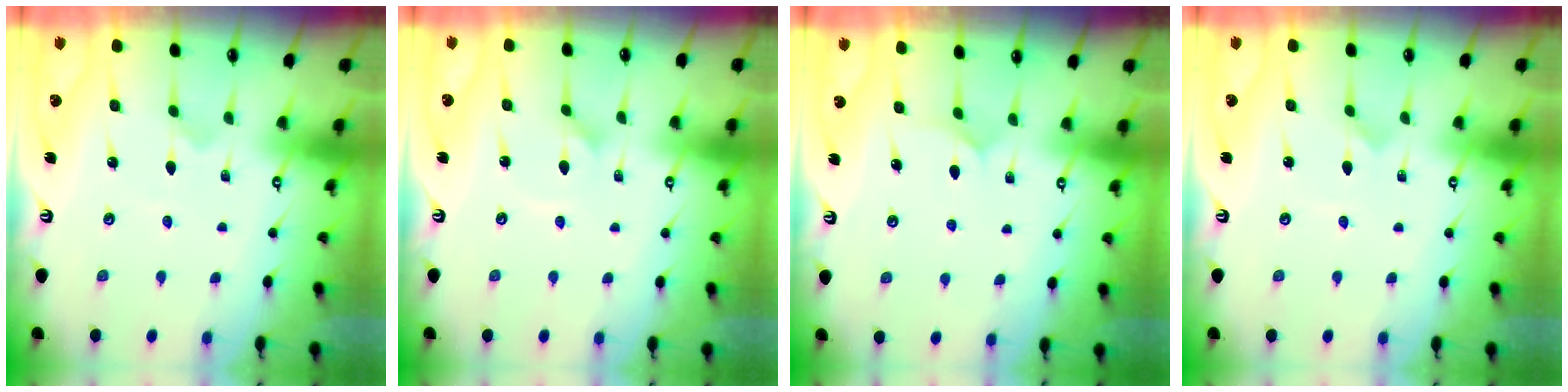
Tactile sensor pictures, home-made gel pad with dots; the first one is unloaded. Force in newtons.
{"total": 1.0, "press": 1.0, "slide": 0.2}
{"total": 4.6, "press": 4.5, "slide": 0.5}
{"total": 0.0}